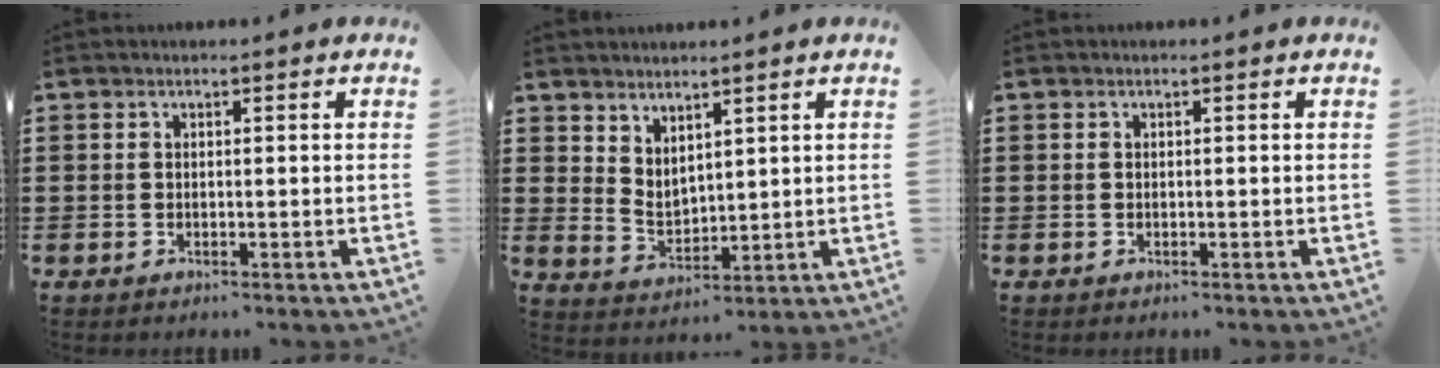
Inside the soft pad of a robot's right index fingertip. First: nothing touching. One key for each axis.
{"total": 3.4, "fx": 3.2, "fy": 1.1, "fz": 0.4, "tx": -0.018, "ty": -0.010, "tz": 0.062}
{"total": 0.0}